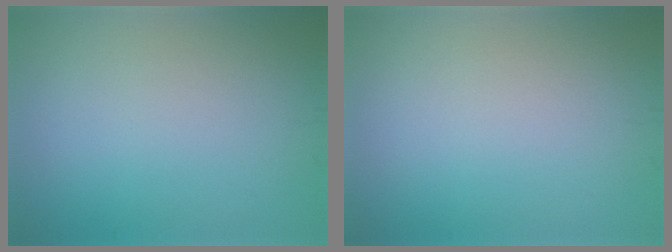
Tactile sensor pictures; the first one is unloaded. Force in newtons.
{"total": 0.0}